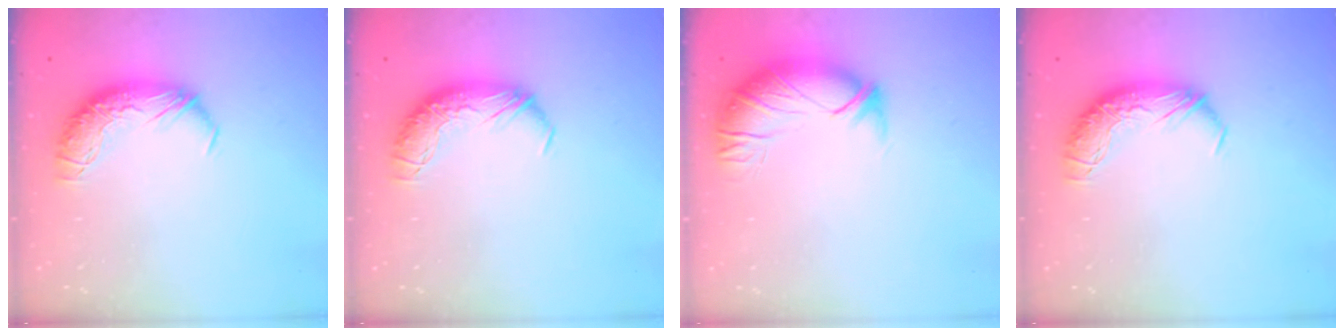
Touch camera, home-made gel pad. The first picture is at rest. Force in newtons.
{"total": 0.0}
{"total": 3.0, "press": 1.5, "slide": 2.6}
{"total": 0.0}